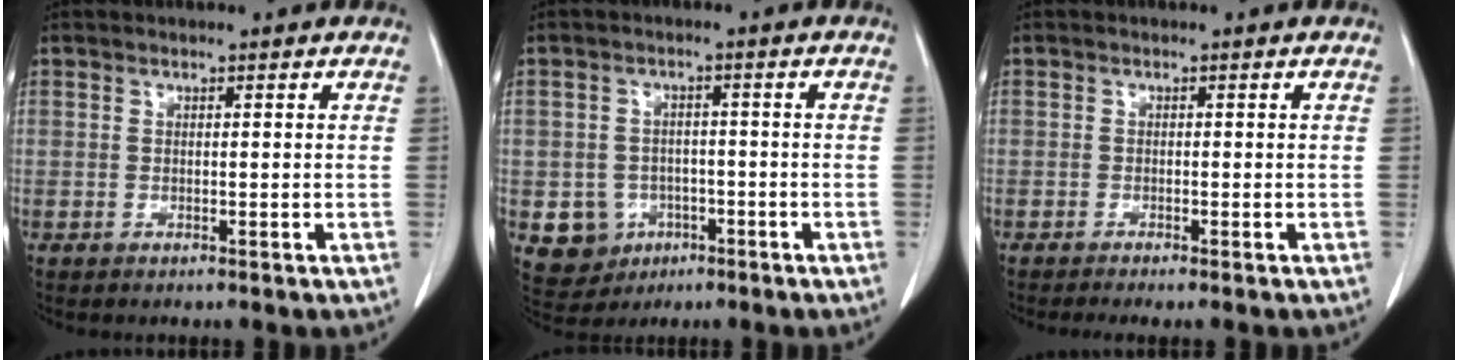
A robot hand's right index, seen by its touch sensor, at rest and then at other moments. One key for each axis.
{"total": 6.1, "fx": -2.1, "fy": 5.6, "fz": 1.2, "tx": -0.017, "ty": 0.008, "tz": -0.022}
{"total": 2.5, "fx": -2.1, "fy": -0.2, "fz": 1.3, "tx": -0.015, "ty": -0.002, "tz": -0.029}